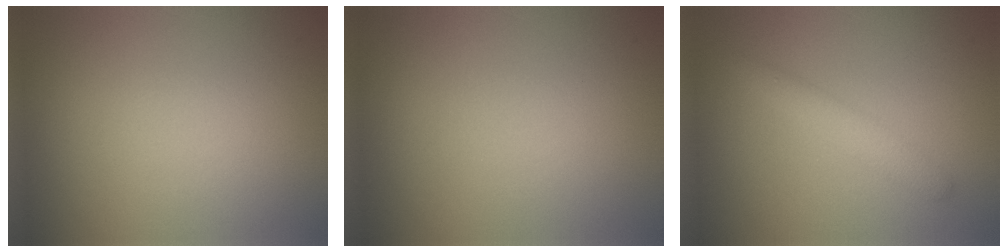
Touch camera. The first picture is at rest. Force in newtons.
{"total": 0.0}
{"total": 2.1, "press": 2.1, "slide": 0.1}